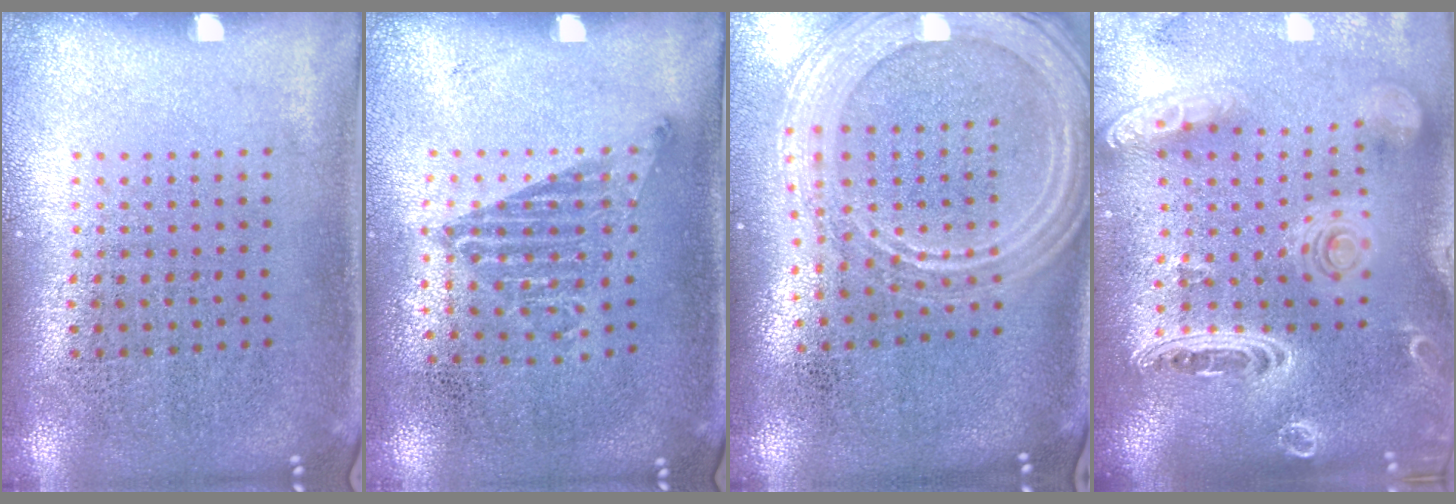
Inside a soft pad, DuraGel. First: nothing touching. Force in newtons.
{"total": 1.0, "press": 0.8, "slide": 0.6}
{"total": 2.4, "press": 2.0, "slide": 1.3}
{"total": 3.8, "press": 3.0, "slide": 2.4}